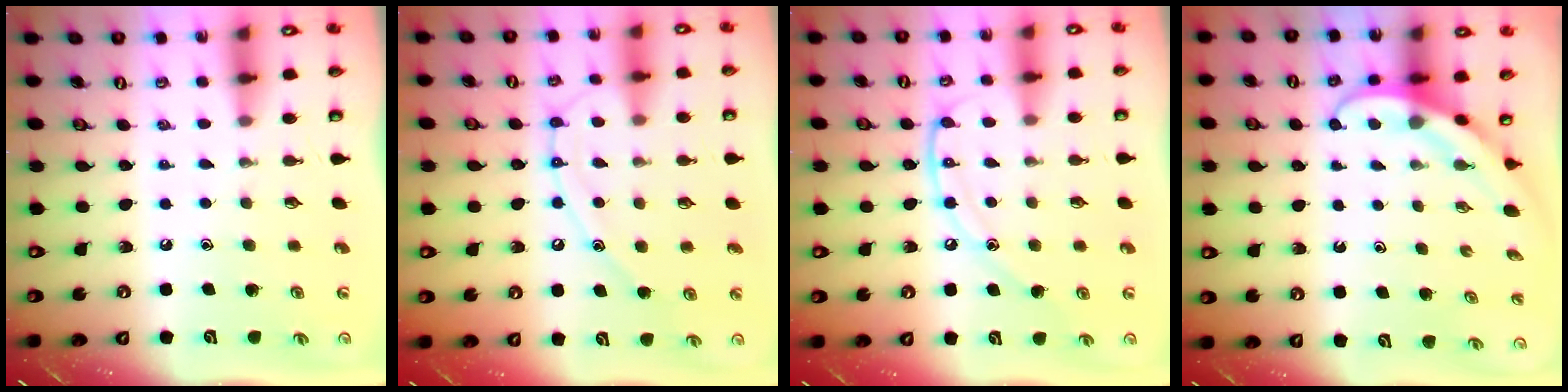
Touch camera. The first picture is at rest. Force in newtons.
{"total": 11.2, "press": 11.1, "slide": 1.1}
{"total": 12.1, "press": 12.0, "slide": 1.2}
{"total": 3.9, "press": 3.9, "slide": 0.3}